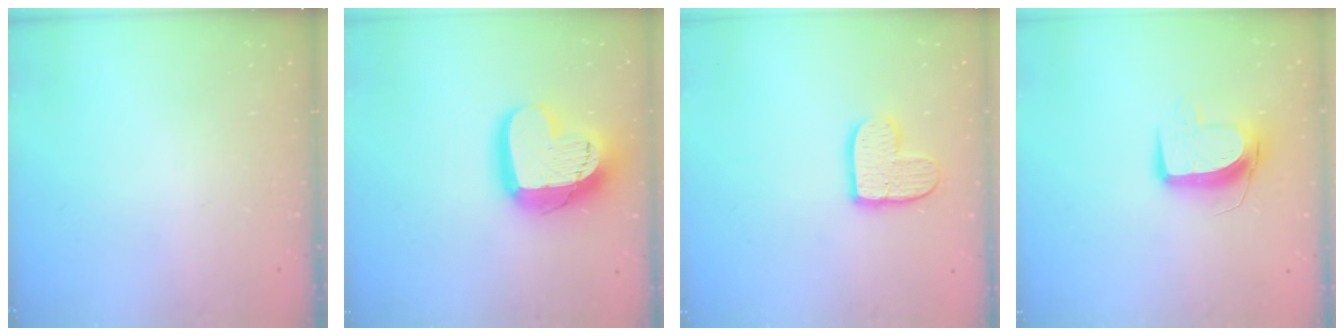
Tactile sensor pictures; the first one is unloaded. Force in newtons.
{"total": 19.1, "press": 19.1, "slide": 1.4}
{"total": 11.0, "press": 10.9, "slide": 0.9}
{"total": 10.5, "press": 10.4, "slide": 0.9}